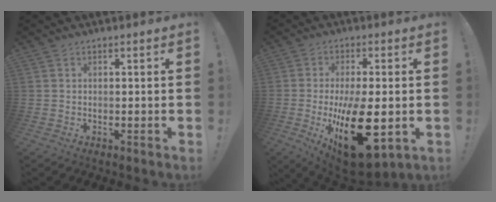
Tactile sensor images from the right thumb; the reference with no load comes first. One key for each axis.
{"total": 21.3, "fx": -4.2, "fy": 9.3, "fz": 18.6, "tx": -0.300, "ty": -0.003, "tz": -0.049}